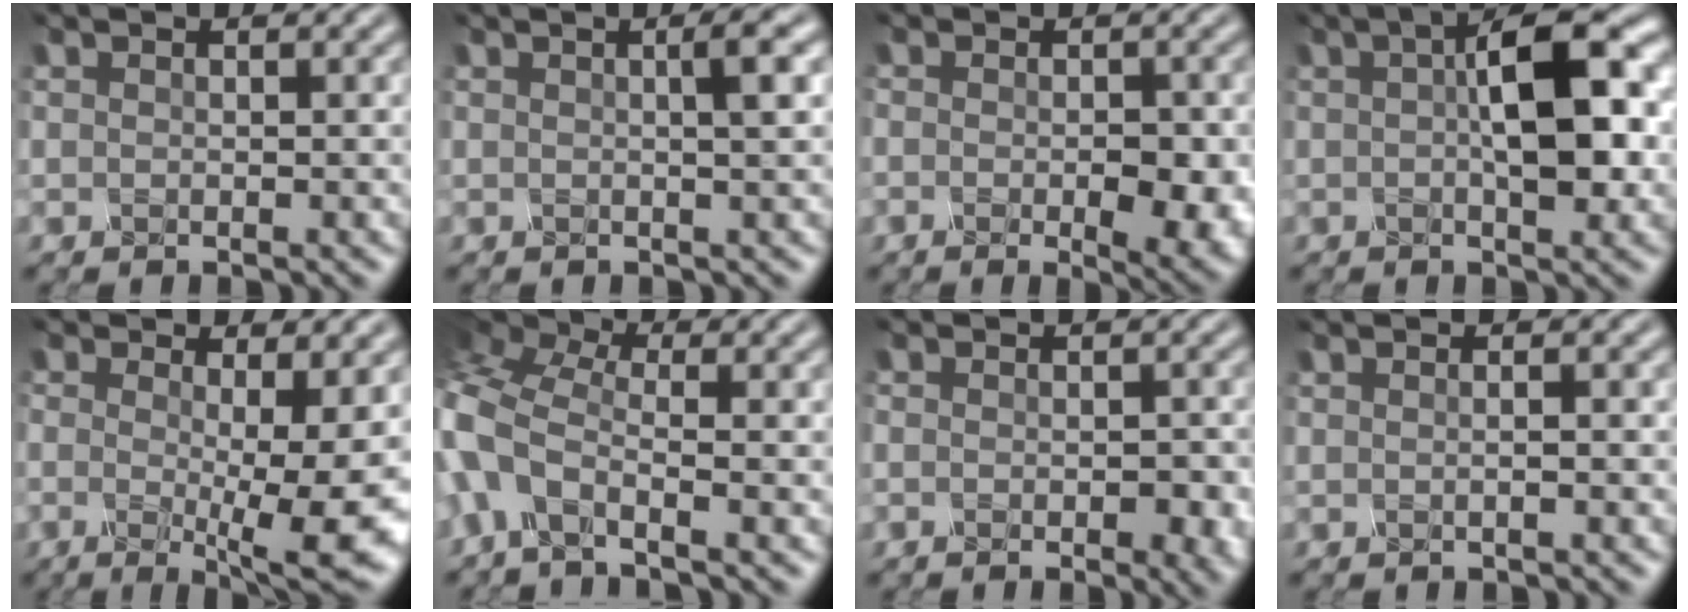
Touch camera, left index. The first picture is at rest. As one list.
[{"total": 2.6, "force": [0.5, 0.6, 2.5], "torque": [-0.029, 0.009, -0.002]}, {"total": 4.8, "force": [-1.3, 1.8, 4.2], "torque": [-0.061, -0.012, -0.016]}, {"total": 8.6, "force": [1.0, 3.6, 7.7], "torque": [-0.119, 0.014, 0.008]}, {"total": 8.7, "force": [-0.5, 1.8, 8.5], "torque": [-0.102, -0.018, -0.015]}, {"total": 7.7, "force": [-2.4, 4.2, 6.1], "torque": [-0.165, 0.006, -0.073]}, {"total": 3.3, "force": [-0.9, 1.5, 2.8], "torque": [-0.036, -0.006, -0.011]}, {"total": 1.9, "force": [0.5, 0.9, 1.7], "torque": [-0.008, 0.012, -0.024]}]